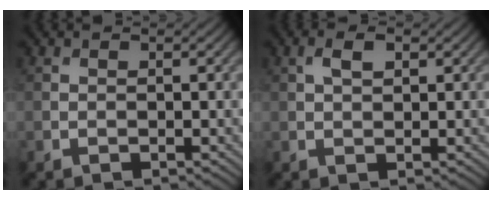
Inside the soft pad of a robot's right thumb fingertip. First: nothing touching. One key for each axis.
{"total": 2.4, "fx": 0.9, "fy": 1.2, "fz": 1.8, "tx": -0.038, "ty": 0.005, "tz": 0.017}